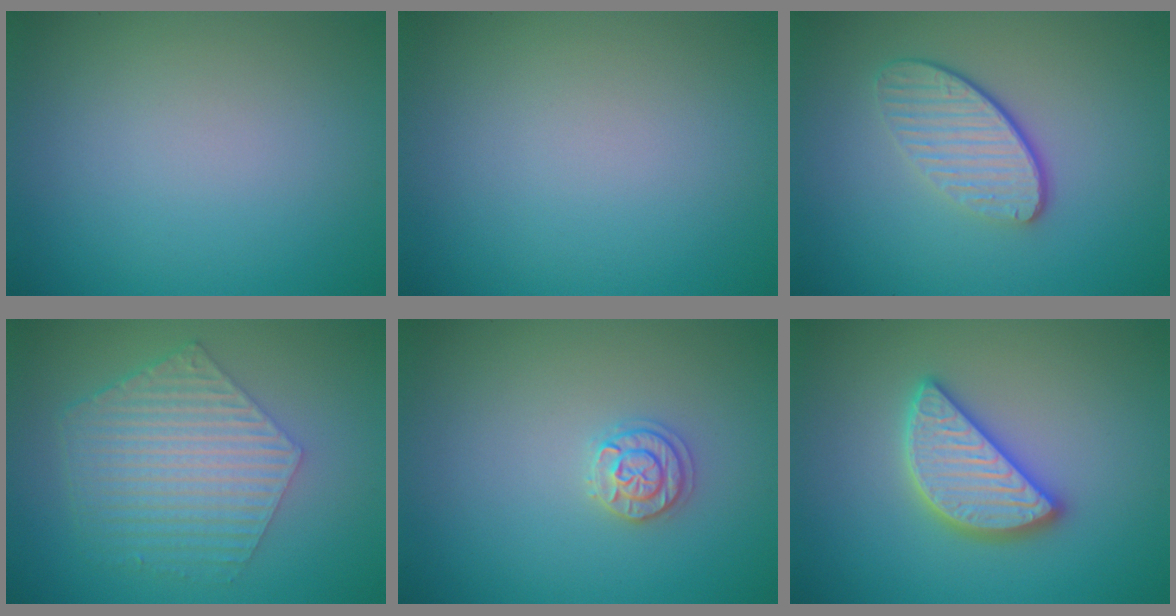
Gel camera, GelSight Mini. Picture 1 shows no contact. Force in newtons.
{"total": 0.0}
{"total": 3.8, "press": 2.8, "slide": 2.6}
{"total": 6.0, "press": 4.3, "slide": 4.2}
{"total": 1.8, "press": 1.8, "slide": 0.1}
{"total": 4.7, "press": 4.7, "slide": 0.4}